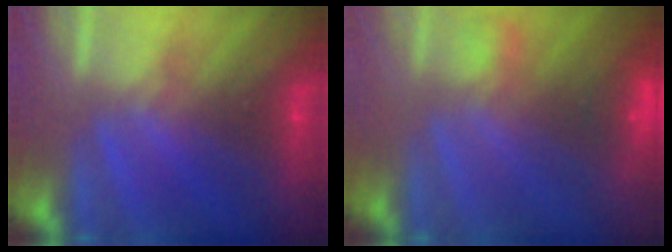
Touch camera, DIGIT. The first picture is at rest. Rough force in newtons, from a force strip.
{"total": 2.6}